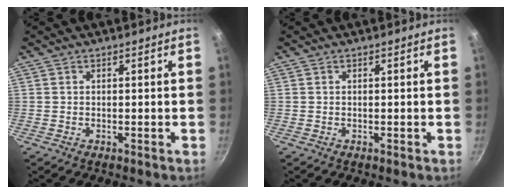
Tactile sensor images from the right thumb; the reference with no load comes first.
{"total": 0.0}